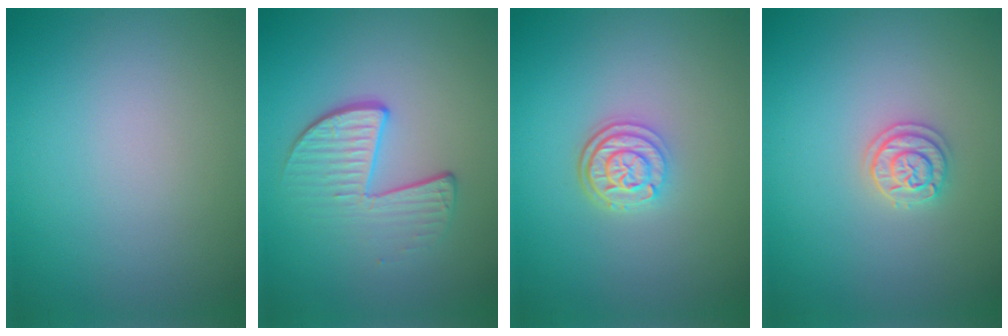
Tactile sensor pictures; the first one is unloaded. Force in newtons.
{"total": 4.0, "press": 2.7, "slide": 2.9}
{"total": 3.1, "press": 2.5, "slide": 1.8}
{"total": 2.1, "press": 2.0, "slide": 0.6}